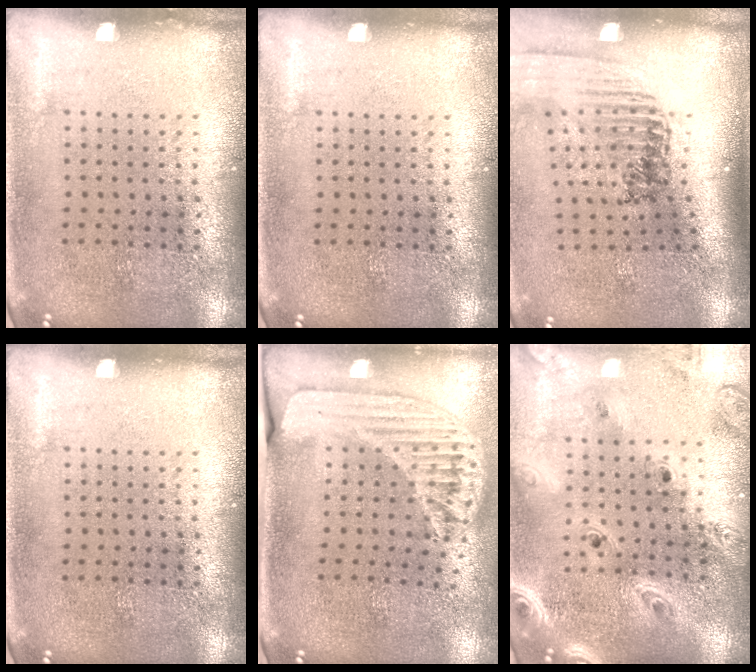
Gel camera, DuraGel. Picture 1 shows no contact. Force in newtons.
{"total": 0.0}
{"total": 1.5, "press": 1.4, "slide": 0.4}
{"total": 0.0}
{"total": 1.7, "press": 1.5, "slide": 0.7}
{"total": 3.1, "press": 2.6, "slide": 1.7}